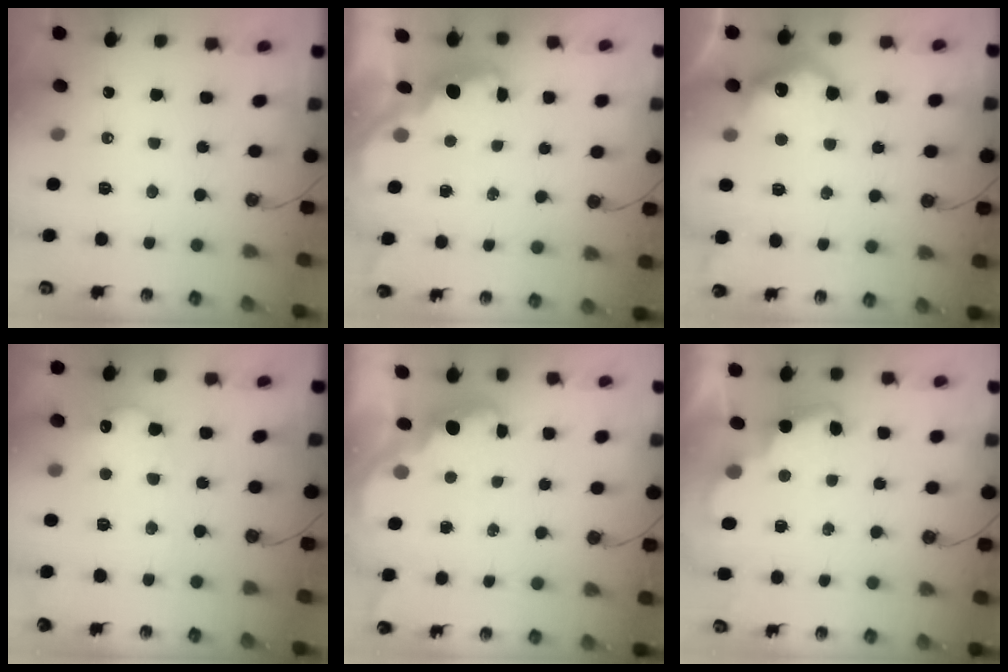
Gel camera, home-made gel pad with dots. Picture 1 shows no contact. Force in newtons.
{"total": 1.5, "press": 1.3, "slide": 0.7}
{"total": 13.4, "press": 13.4, "slide": 1.0}
{"total": 14.0, "press": 13.9, "slide": 0.6}
{"total": 1.7, "press": 1.6, "slide": 0.6}
{"total": 3.3, "press": 3.3, "slide": 0.6}